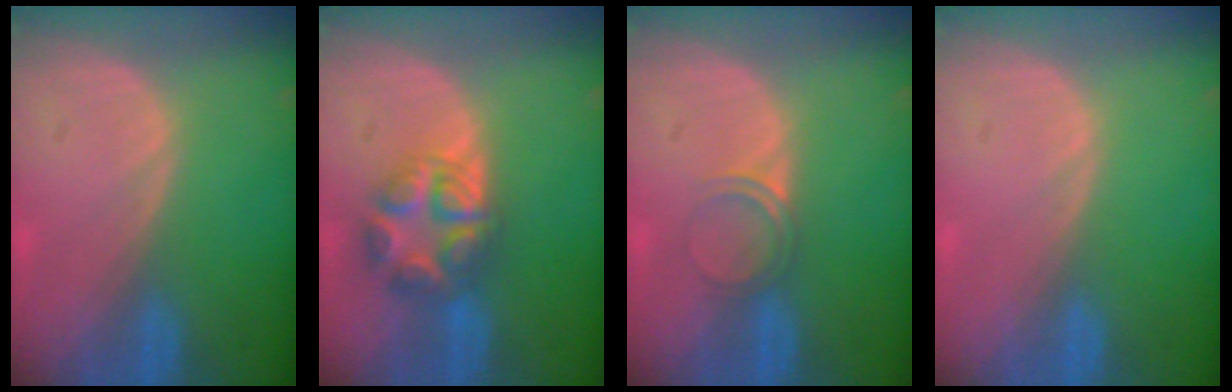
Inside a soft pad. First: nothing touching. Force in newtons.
{"total": 6.7, "press": 6.7, "slide": 0.3}
{"total": 2.5, "press": 2.1, "slide": 1.2}
{"total": 0.0}